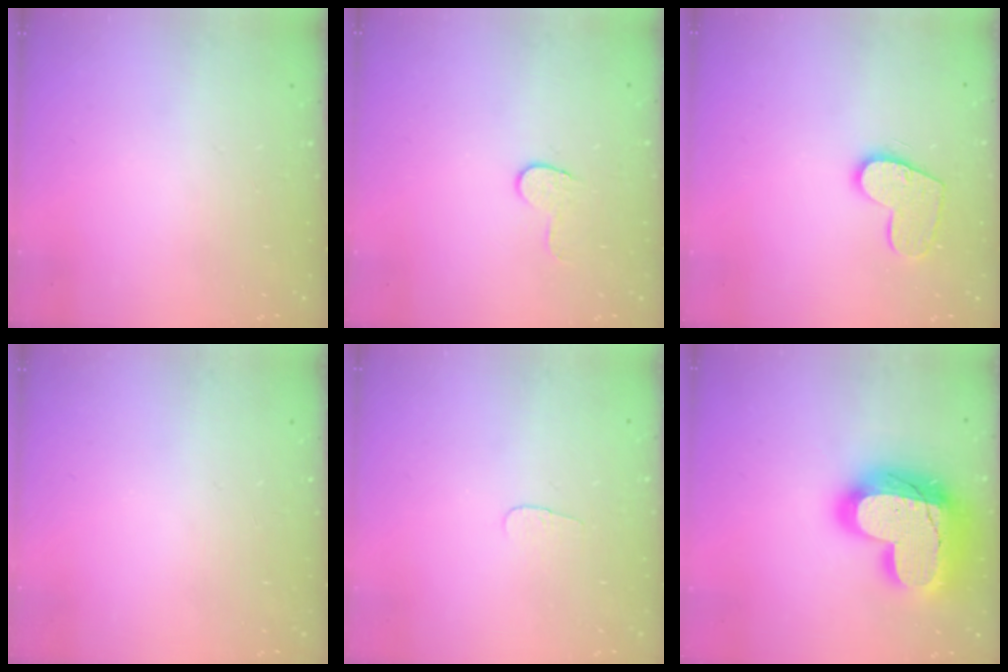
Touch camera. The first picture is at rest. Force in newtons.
{"total": 5.9, "press": 5.9, "slide": 0.5}
{"total": 11.4, "press": 11.3, "slide": 0.6}
{"total": 0.0}
{"total": 2.8, "press": 2.8, "slide": 0.3}
{"total": 27.3, "press": 27.2, "slide": 2.0}